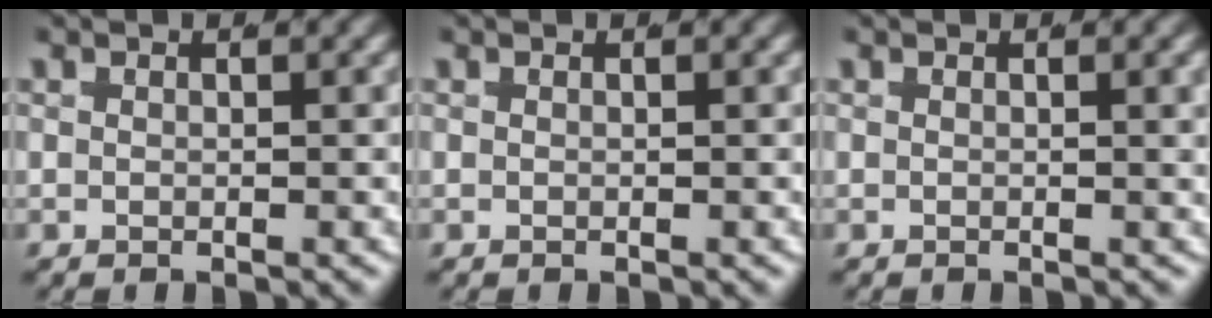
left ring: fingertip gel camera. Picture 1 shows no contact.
{"total": 0.0}
{"total": 0.7, "force": [0.2, -0.1, 0.7], "torque": [-0.008, 0.004, 0.000]}